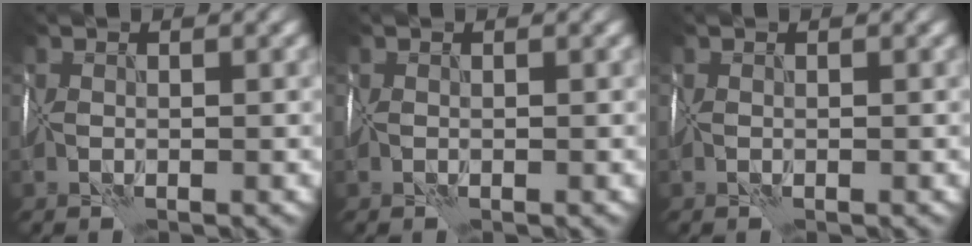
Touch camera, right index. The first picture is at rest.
{"total": 0.0}
{"total": 0.0}